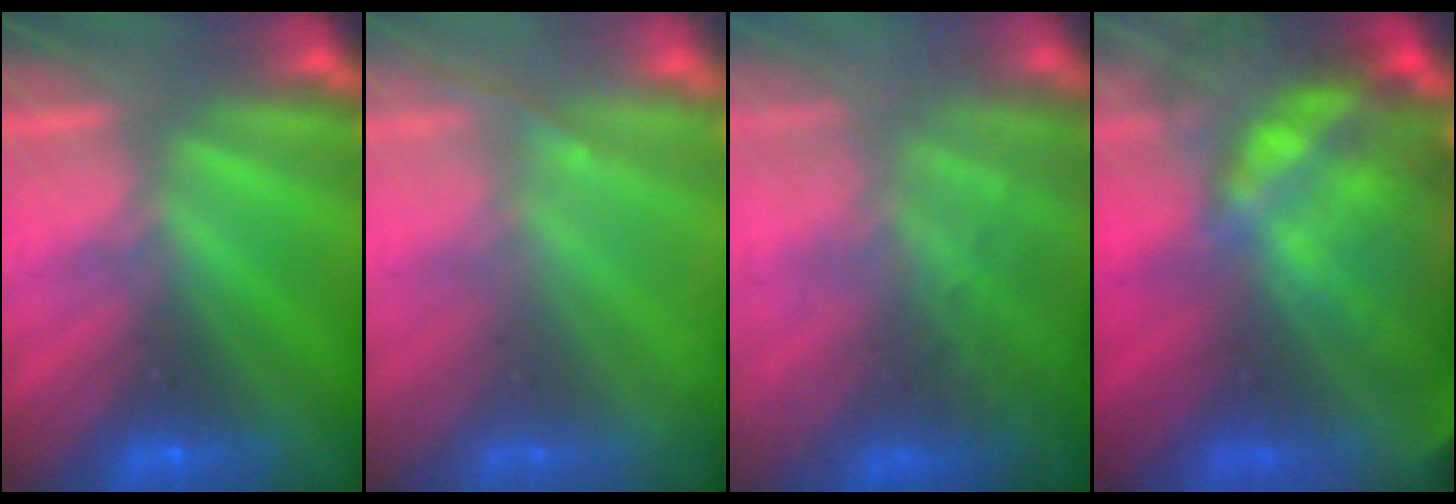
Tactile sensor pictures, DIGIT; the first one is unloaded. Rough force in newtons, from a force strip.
{"total": 1.3}
{"total": 5.7}
{"total": 11.6}